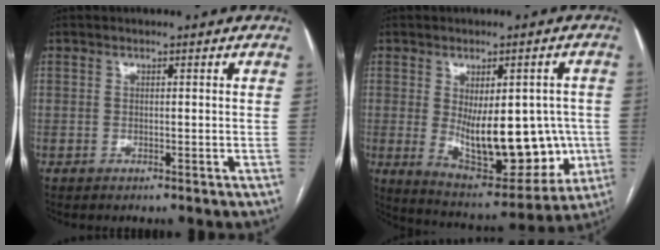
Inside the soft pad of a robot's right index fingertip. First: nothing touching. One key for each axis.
{"total": 16.8, "fx": -1.6, "fy": 7.4, "fz": 15.0, "tx": -0.219, "ty": -0.009, "tz": 0.003}